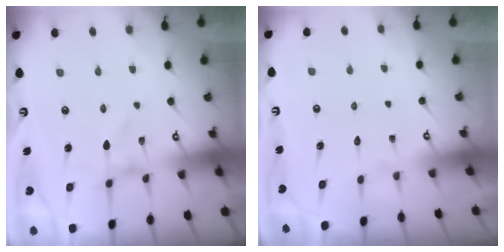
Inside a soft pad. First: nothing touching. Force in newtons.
{"total": 1.6, "press": 1.6, "slide": 0.2}